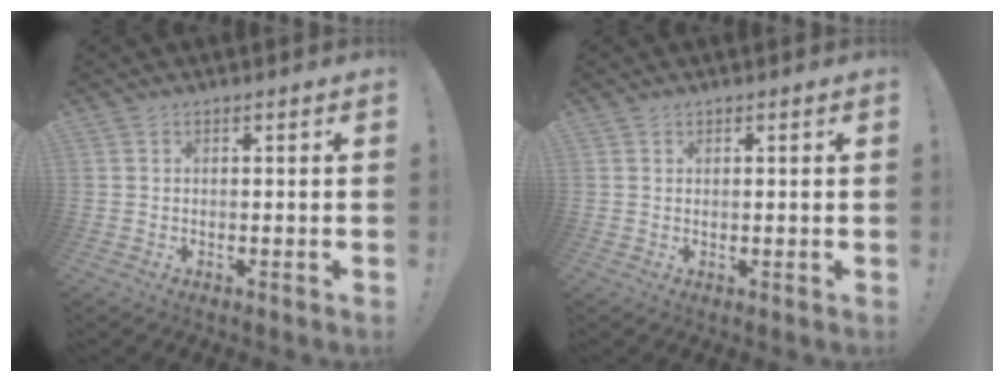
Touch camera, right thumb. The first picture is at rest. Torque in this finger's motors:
{"motor_torque": [-0.10, -0.06, 0.00, 0.01, -0.03]}